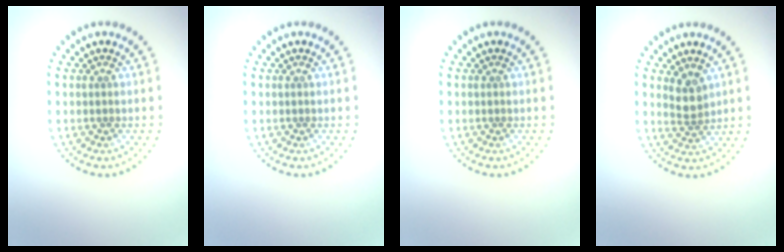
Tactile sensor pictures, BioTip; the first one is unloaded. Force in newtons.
{"total": 0.0}
{"total": 0.0}
{"total": 2.1, "press": 1.7, "slide": 1.2}